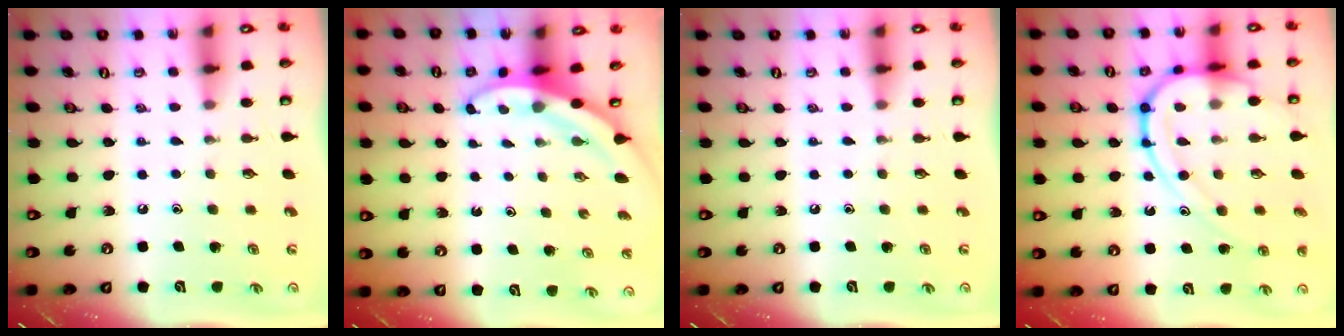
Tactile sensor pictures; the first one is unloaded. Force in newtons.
{"total": 3.7, "press": 3.7, "slide": 0.1}
{"total": 0.0}
{"total": 15.2, "press": 15.1, "slide": 1.6}